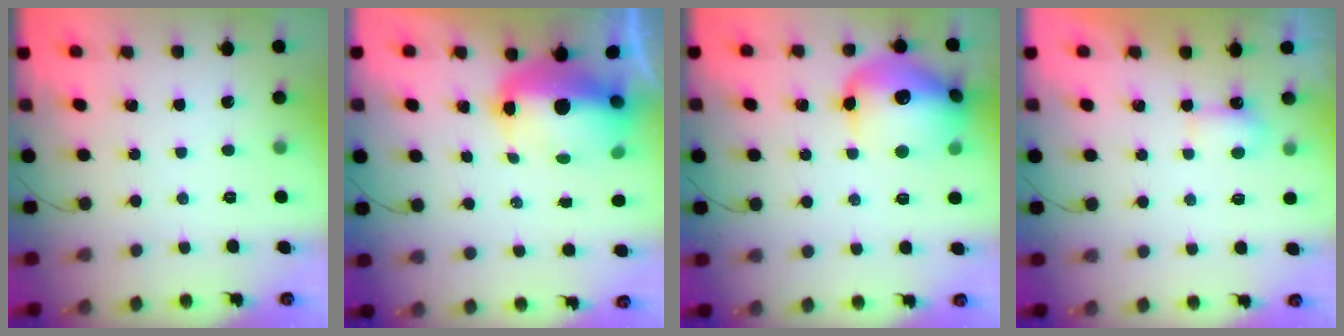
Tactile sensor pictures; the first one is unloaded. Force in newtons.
{"total": 16.6, "press": 14.5, "slide": 8.2}
{"total": 19.7, "press": 19.6, "slide": 1.7}
{"total": 3.6, "press": 3.4, "slide": 1.2}